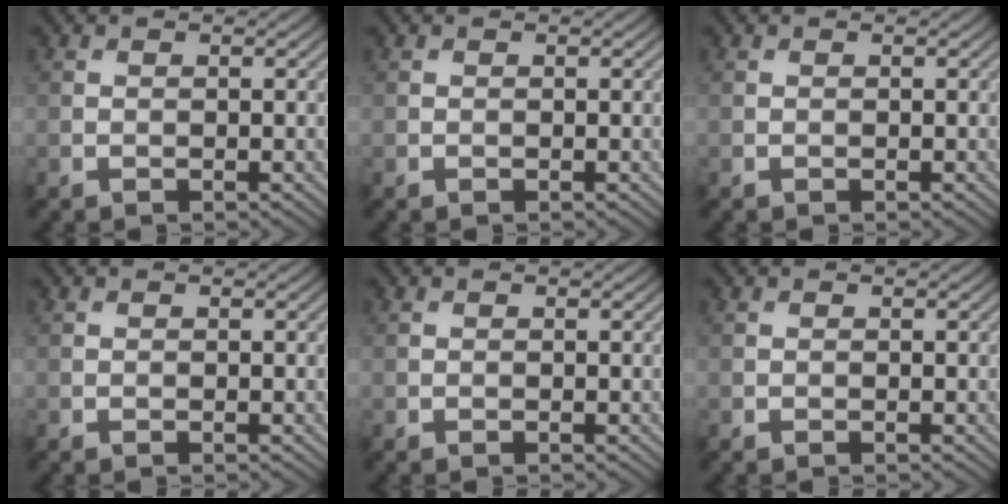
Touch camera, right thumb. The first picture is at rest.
{"total": 0.0}
{"total": 0.0}
{"total": 0.0}
{"total": 0.0}
{"total": 0.0}